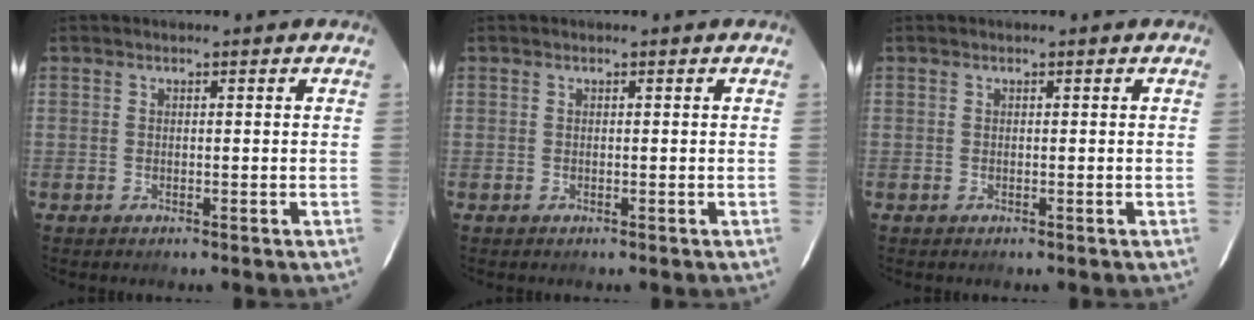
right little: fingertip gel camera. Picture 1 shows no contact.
{"total": 0.0}
{"total": 0.0}